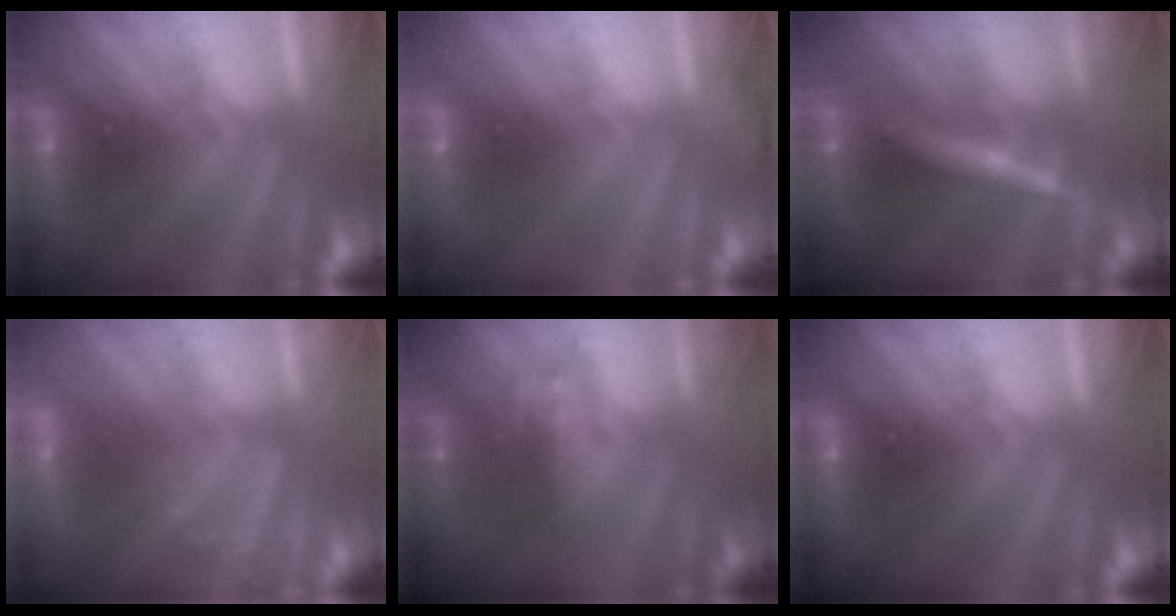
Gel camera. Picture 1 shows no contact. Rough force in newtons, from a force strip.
{"total": 2.3}
{"total": 2.9}
{"total": 3.4}
{"total": 2.7}
{"total": 0.0}